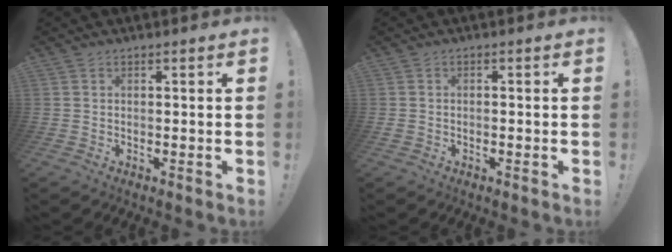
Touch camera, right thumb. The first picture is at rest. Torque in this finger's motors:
{"motor_torque": [0.00, 0.05, 0.13, -0.25, -0.02]}